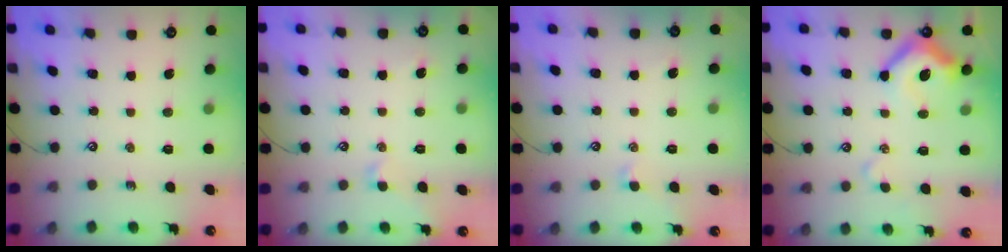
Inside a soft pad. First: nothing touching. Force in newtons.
{"total": 1.0, "press": 0.8, "slide": 0.6}
{"total": 0.8, "press": 0.6, "slide": 0.5}
{"total": 7.8, "press": 7.7, "slide": 1.5}